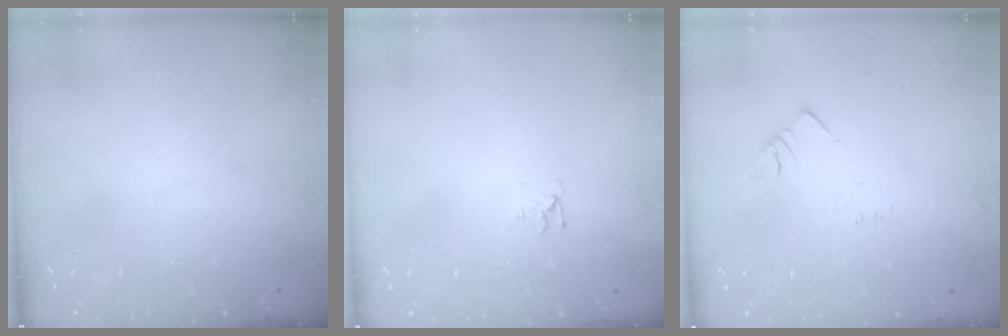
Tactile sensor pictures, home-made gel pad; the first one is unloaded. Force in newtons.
{"total": 3.3, "press": 3.3, "slide": 0.2}
{"total": 1.5, "press": 1.5, "slide": 0.3}